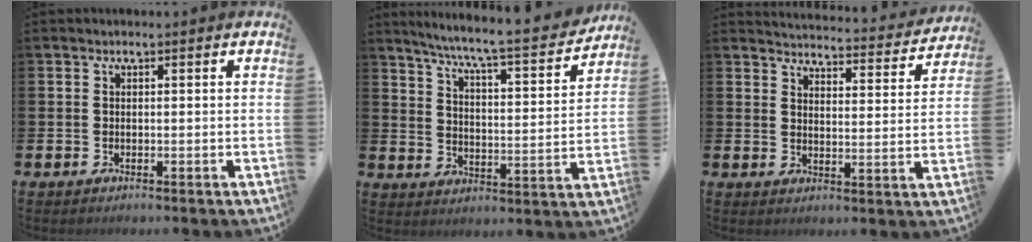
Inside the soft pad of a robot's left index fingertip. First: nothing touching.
{"total": 7.3, "force": [6.7, 0.1, 2.9], "torque": [-0.080, -0.056, 0.109]}
{"total": 3.8, "force": [3.8, 0.4, 0.3], "torque": [-0.022, -0.037, 0.061]}